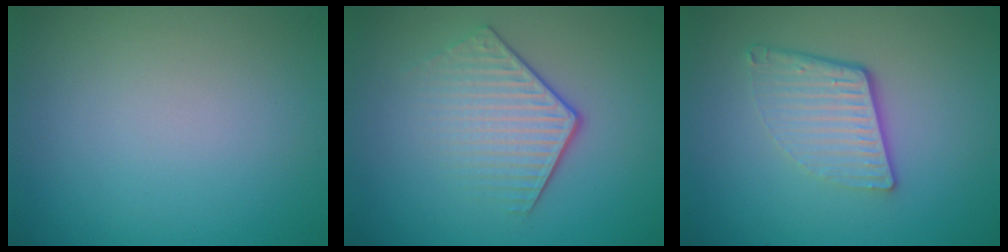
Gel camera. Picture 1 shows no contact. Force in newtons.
{"total": 4.2, "press": 2.9, "slide": 3.1}
{"total": 4.5, "press": 2.9, "slide": 3.4}